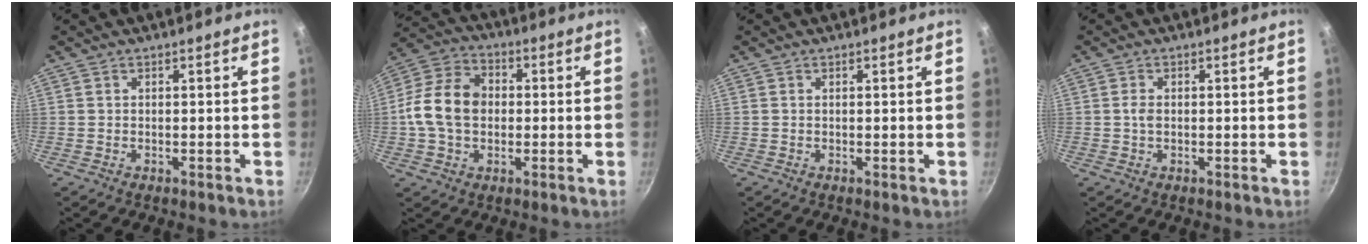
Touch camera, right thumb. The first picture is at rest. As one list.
[{"total": 10.8, "force": [0.2, 8.2, 7.0], "torque": [-0.111, 0.018, -0.010]}, {"total": 0.0}, {"total": 1.6, "force": [0.0, 1.0, 1.2], "torque": [-0.023, 0.002, -0.001]}]